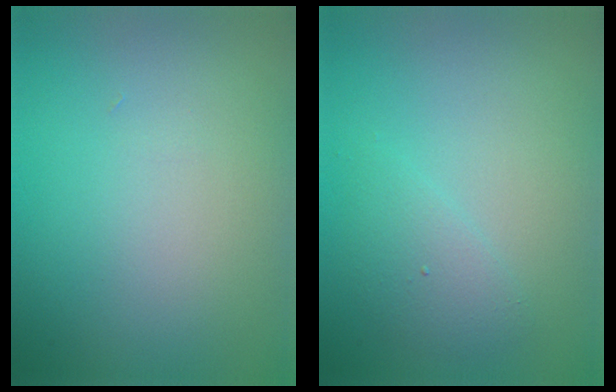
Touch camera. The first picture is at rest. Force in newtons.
{"total": 1.7, "press": 1.7, "slide": 0.2}